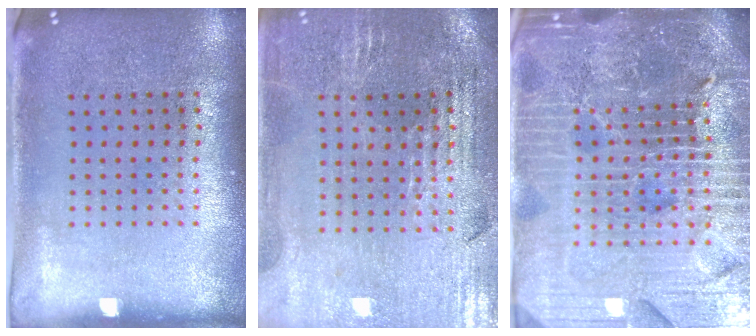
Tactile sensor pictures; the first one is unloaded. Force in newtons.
{"total": 1.8, "press": 1.7, "slide": 0.4}
{"total": 6.6, "press": 5.8, "slide": 3.2}